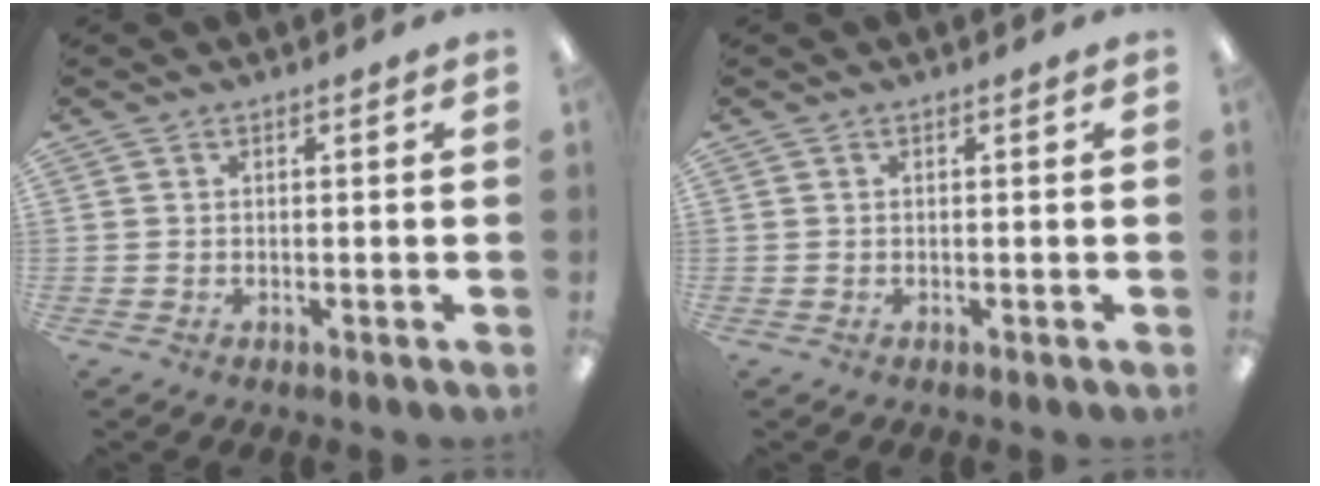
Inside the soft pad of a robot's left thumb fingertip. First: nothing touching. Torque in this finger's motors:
{"motor_torque": [0.00, 0.00, 0.11, -0.11, 0.00]}